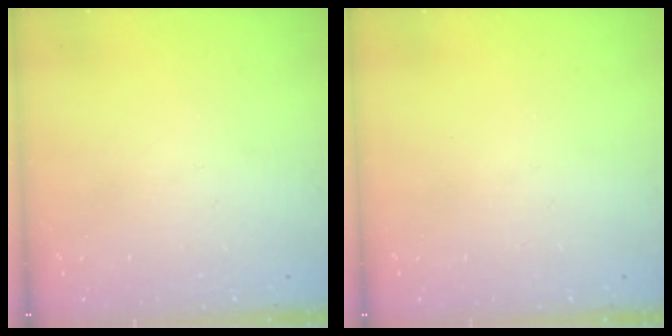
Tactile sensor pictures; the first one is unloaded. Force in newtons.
{"total": 0.0}